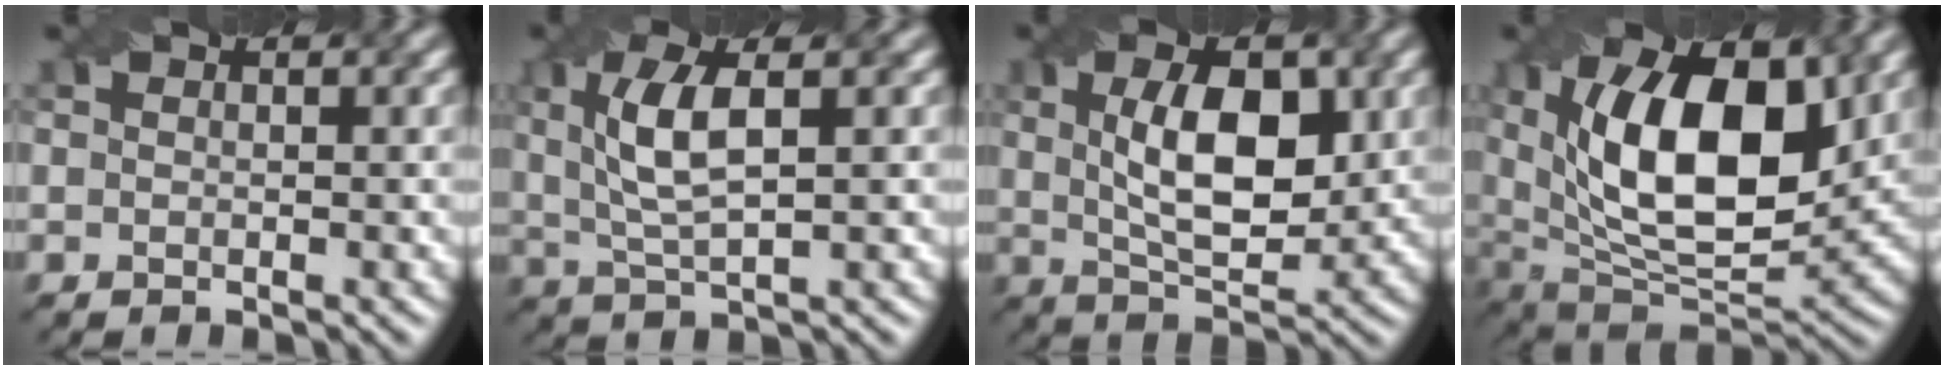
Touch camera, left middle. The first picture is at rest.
{"total": 5.1, "force": [0.8, 1.6, 4.8], "torque": [-0.098, 0.009, 0.031]}
{"total": 7.3, "force": [0.9, 3.4, 6.5], "torque": [-0.106, 0.008, 0.027]}
{"total": 13.5, "force": [3.3, 6.8, 11.2], "torque": [-0.173, 0.006, 0.061]}